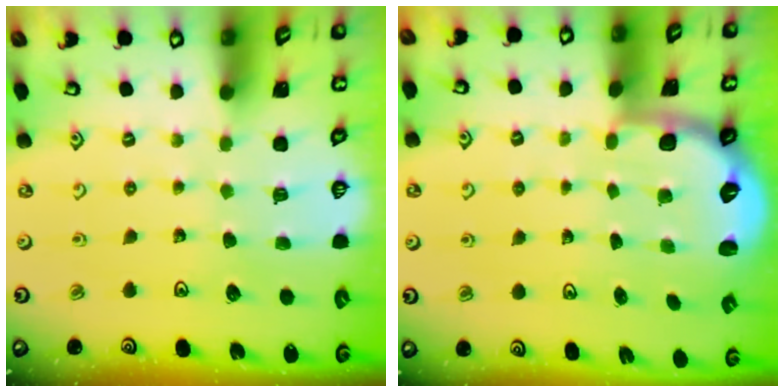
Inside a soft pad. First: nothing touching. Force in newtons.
{"total": 2.8, "press": 2.0, "slide": 2.0}